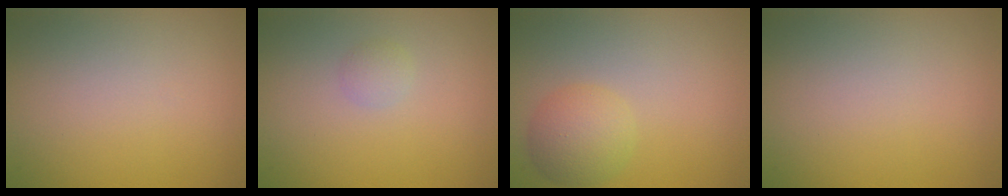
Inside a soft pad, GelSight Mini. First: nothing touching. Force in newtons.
{"total": 0.9, "press": 0.9, "slide": 0.1}
{"total": 3.2, "press": 3.2, "slide": 0.2}
{"total": 0.0}